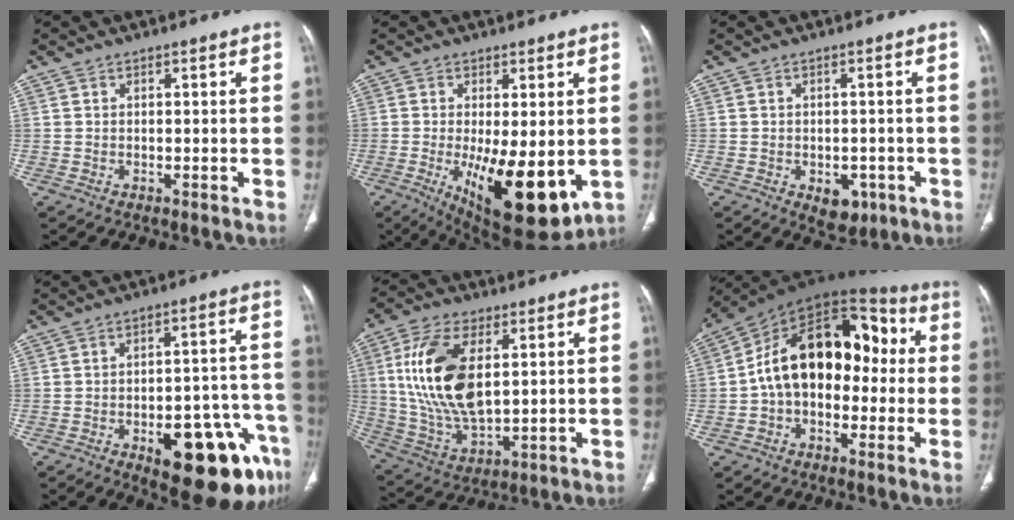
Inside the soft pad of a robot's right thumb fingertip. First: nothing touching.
{"total": 15.4, "force": [-3.0, 5.7, 13.9], "torque": [-0.216, -0.031, -0.027]}
{"total": 5.5, "force": [-2.2, 3.6, 3.5], "torque": [-0.024, 0.008, -0.018]}
{"total": 19.7, "force": [-9.6, 7.5, 15.4], "torque": [-0.133, 0.056, -0.115]}
{"total": 18.1, "force": [3.8, 9.2, 15.1], "torque": [-0.298, -0.013, 0.081]}
{"total": 20.0, "force": [0.1, 13.0, 15.2], "torque": [-0.208, 0.060, -0.010]}